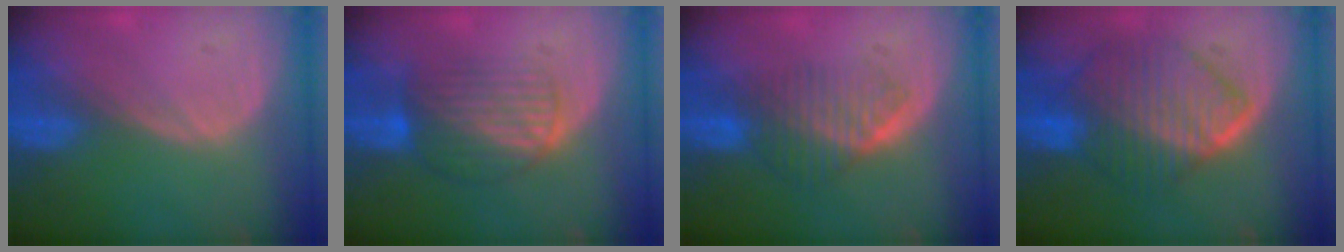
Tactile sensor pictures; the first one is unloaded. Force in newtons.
{"total": 7.0, "press": 6.5, "slide": 2.5}
{"total": 6.4, "press": 5.8, "slide": 2.7}
{"total": 10.3, "press": 10.2, "slide": 1.0}